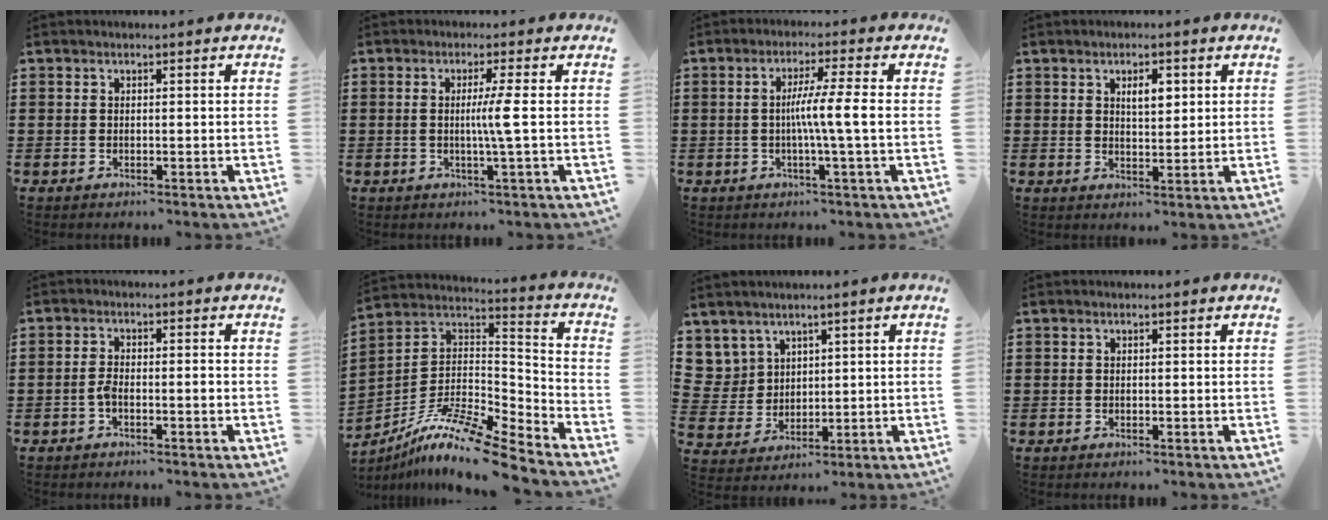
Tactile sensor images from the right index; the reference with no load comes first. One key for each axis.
{"total": 4.0, "fx": 0.0, "fy": -0.9, "fz": 3.9, "tx": -0.070, "ty": -0.012, "tz": -0.005}
{"total": 6.2, "fx": -0.4, "fy": -0.6, "fz": 6.2, "tx": -0.111, "ty": -0.007, "tz": -0.014}
{"total": 3.5, "fx": 1.3, "fy": 1.5, "fz": 2.8, "tx": -0.044, "ty": 0.002, "tz": 0.018}
{"total": 2.4, "fx": -0.9, "fy": 0.6, "fz": 2.2, "tx": -0.047, "ty": -0.001, "tz": -0.019}
{"total": 11.7, "fx": -9.6, "fy": 1.1, "fz": 6.7, "tx": -0.125, "ty": 0.010, "tz": -0.189}
{"total": 4.8, "fx": 3.0, "fy": 3.8, "fz": 0.1, "tx": -0.028, "ty": 0.005, "tz": 0.057}
{"total": 0.0}